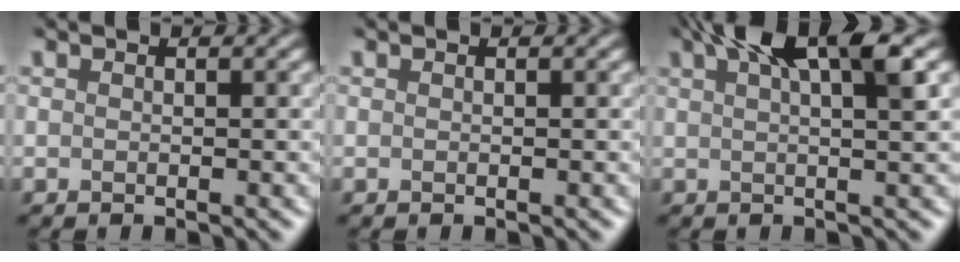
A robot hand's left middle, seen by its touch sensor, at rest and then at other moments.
{"total": 0.0}
{"total": 5.4, "force": [3.1, 0.5, 4.3], "torque": [-0.060, 0.021, 0.051]}